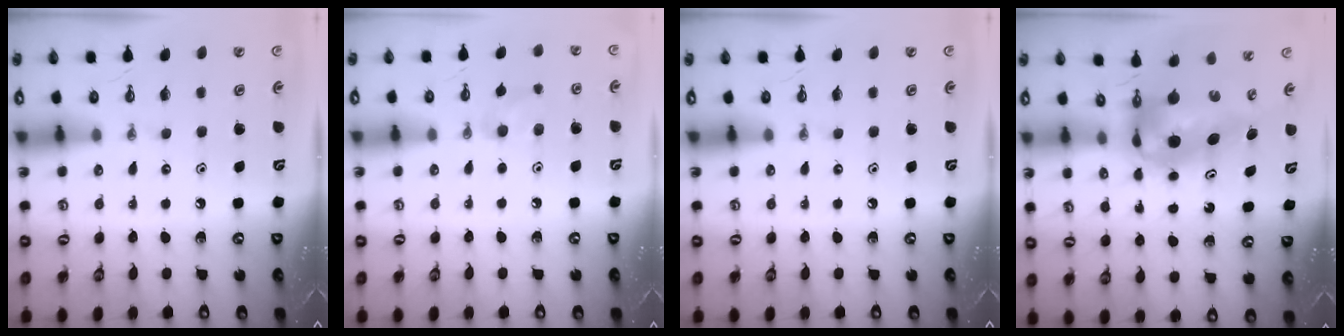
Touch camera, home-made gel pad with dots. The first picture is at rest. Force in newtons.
{"total": 7.9, "press": 7.5, "slide": 2.5}
{"total": 0.0}
{"total": 8.3, "press": 7.9, "slide": 2.5}